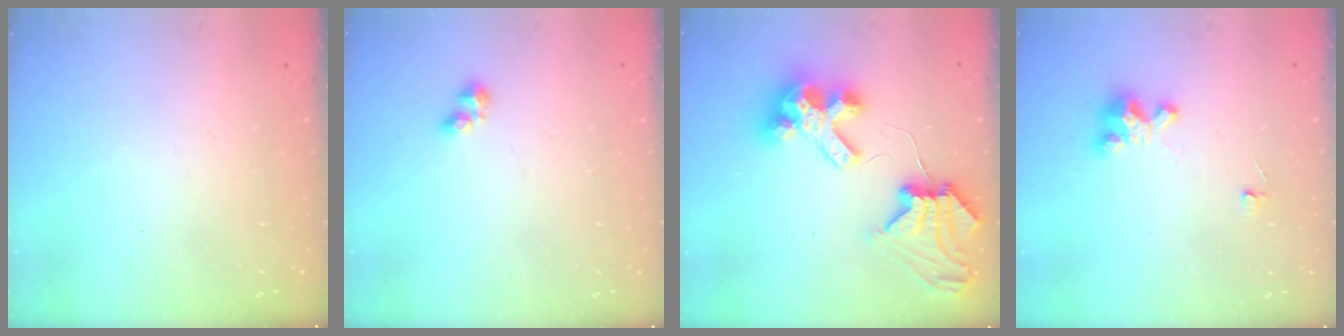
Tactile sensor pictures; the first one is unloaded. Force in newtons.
{"total": 2.5, "press": 2.5, "slide": 0.5}
{"total": 10.2, "press": 10.1, "slide": 1.5}
{"total": 3.6, "press": 3.6, "slide": 0.2}